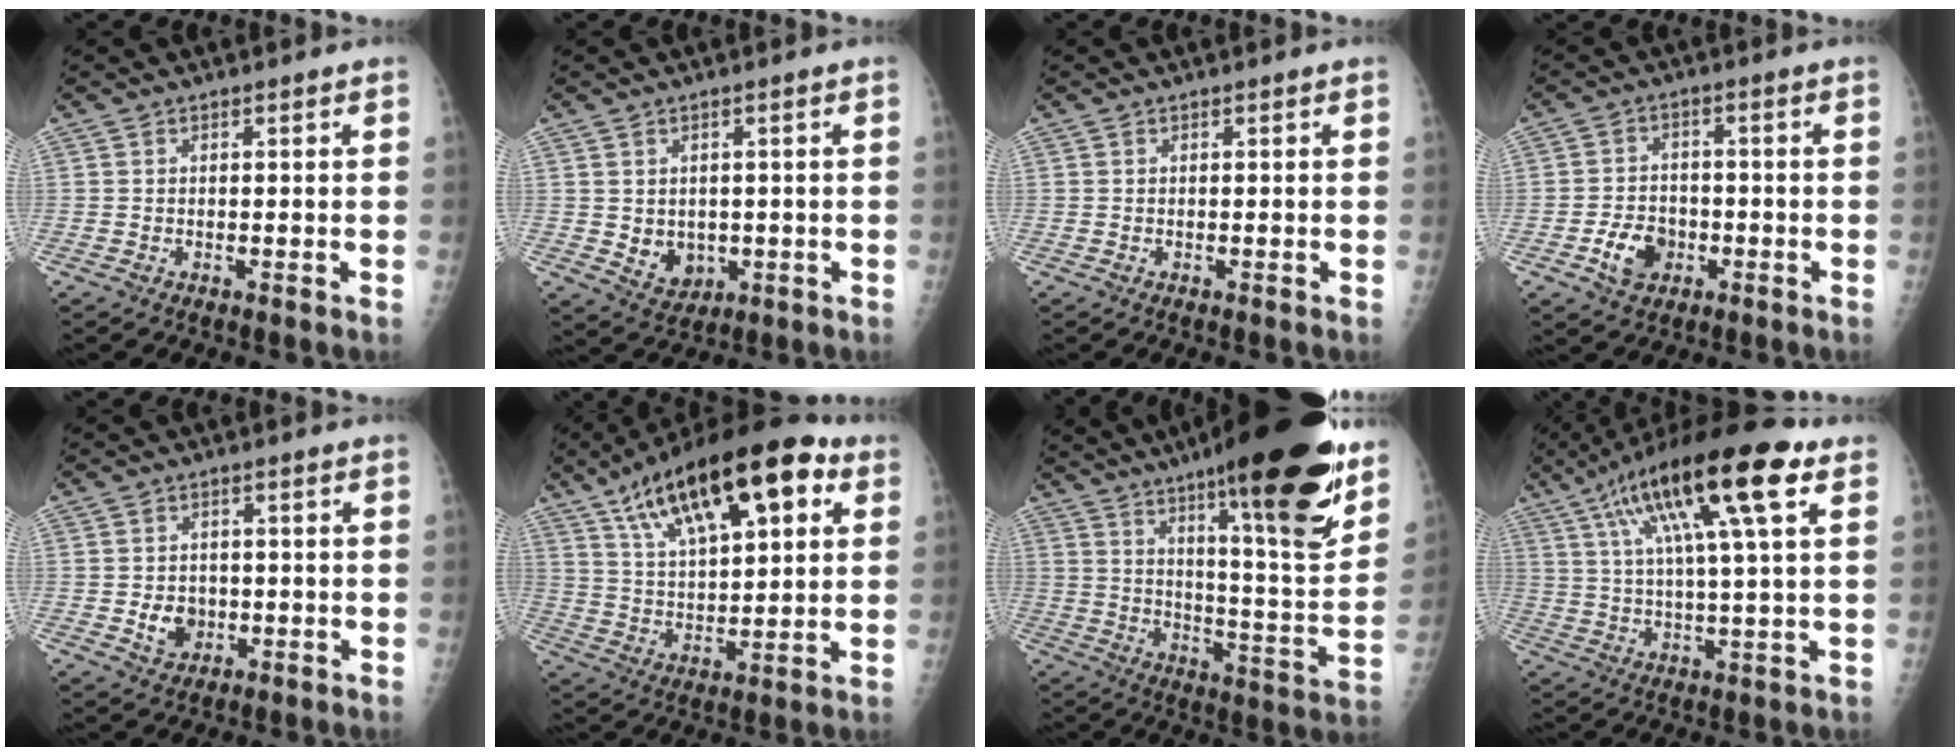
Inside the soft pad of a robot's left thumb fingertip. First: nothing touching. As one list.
[{"total": 5.5, "force": [-0.4, 4.5, 3.0], "torque": [-0.025, -0.005, 0.011]}, {"total": 0.0}, {"total": 6.8, "force": [-2.7, 5.1, 3.6], "torque": [-0.045, 0.017, -0.044]}, {"total": 4.9, "force": [-0.9, 4.1, 2.6], "torque": [-0.022, 0.005, -0.009]}, {"total": 23.1, "force": [11.2, 9.2, 17.9], "torque": [-0.267, -0.009, 0.188]}, {"total": 27.6, "force": [17.2, 5.1, 21.0], "torque": [-0.291, -0.072, 0.262]}, {"total": 21.1, "force": [9.4, 4.5, 18.4], "torque": [-0.313, 0.005, 0.154]}]